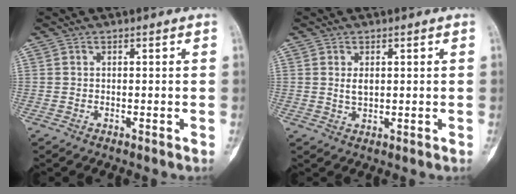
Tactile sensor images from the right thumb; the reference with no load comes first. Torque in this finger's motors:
{"motor_torque": [0.63, 0.56, 0.14, -0.01, 0.07]}